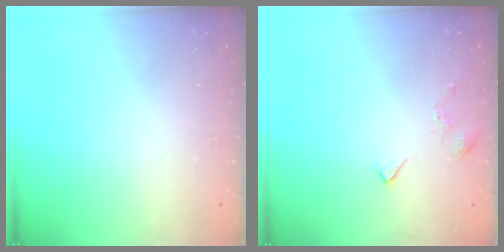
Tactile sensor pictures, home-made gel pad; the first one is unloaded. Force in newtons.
{"total": 2.1, "press": 2.0, "slide": 0.4}